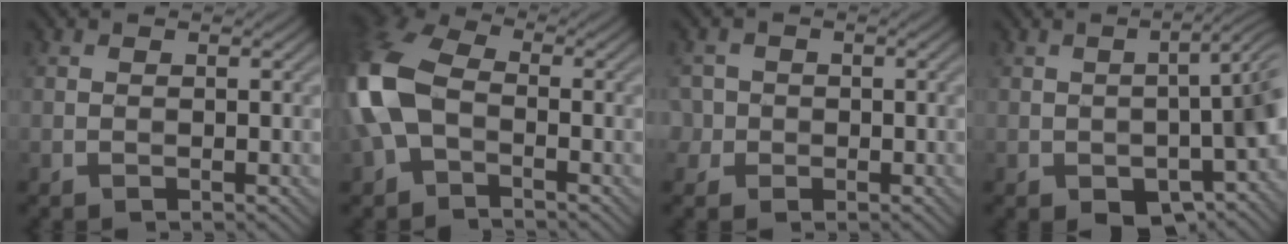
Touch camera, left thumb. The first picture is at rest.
{"total": 11.8, "force": [-2.0, 7.5, 8.9], "torque": [-0.245, 0.004, -0.056]}
{"total": 2.3, "force": [-0.4, 2.2, 0.2], "torque": [-0.004, -0.004, -0.010]}
{"total": 10.5, "force": [-4.1, 4.4, 8.6], "torque": [-0.104, -0.018, -0.052]}